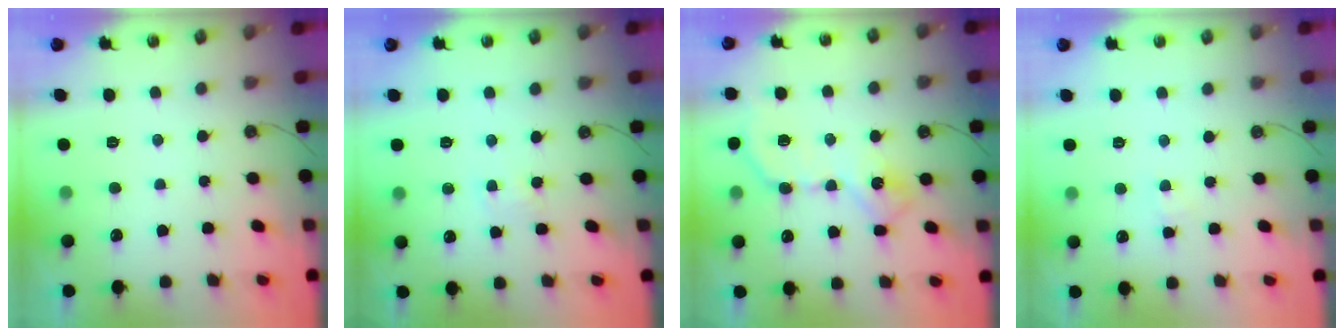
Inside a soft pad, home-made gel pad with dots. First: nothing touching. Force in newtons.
{"total": 2.8, "press": 2.8, "slide": 0.3}
{"total": 11.9, "press": 11.8, "slide": 0.2}
{"total": 3.0, "press": 2.9, "slide": 0.5}